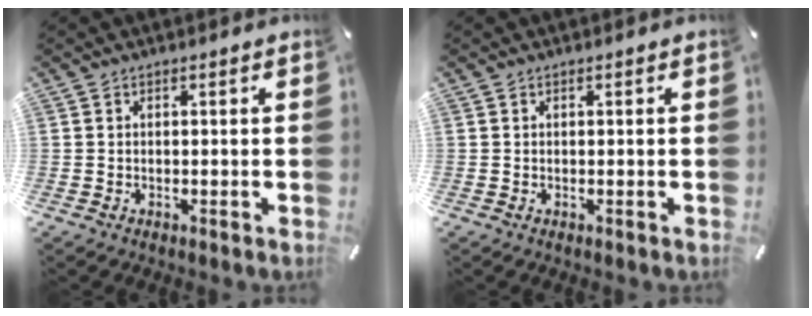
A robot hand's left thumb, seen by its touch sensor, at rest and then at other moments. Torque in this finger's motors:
{"motor_torque": [0.01, -0.01, 0.00, 0.00, 0.00]}